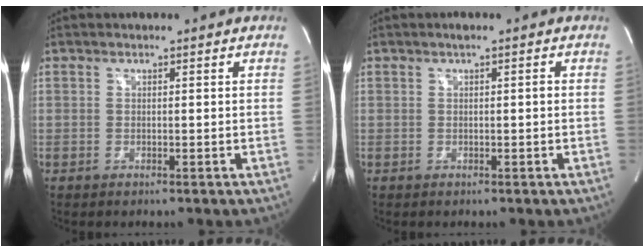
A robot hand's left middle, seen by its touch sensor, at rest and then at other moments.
{"total": 1.1, "force": [0.3, 0.1, 1.0], "torque": [-0.022, 0.004, 0.005]}